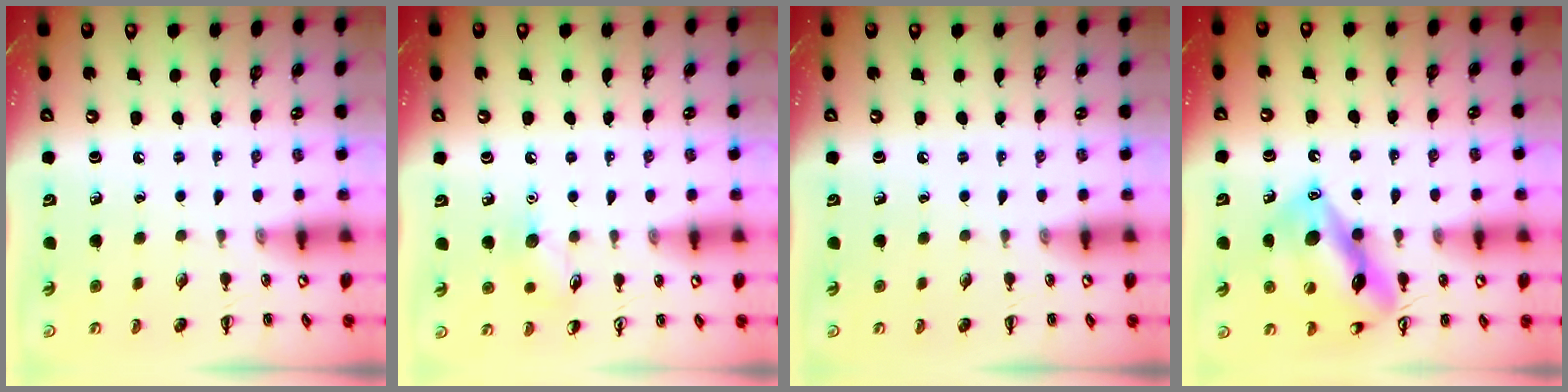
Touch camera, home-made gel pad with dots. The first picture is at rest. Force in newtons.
{"total": 6.1, "press": 5.9, "slide": 1.4}
{"total": 0.0}
{"total": 16.0, "press": 15.9, "slide": 2.1}